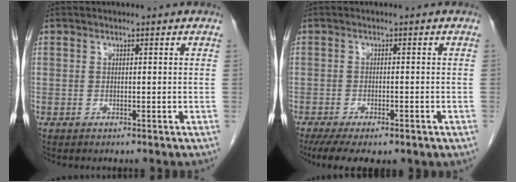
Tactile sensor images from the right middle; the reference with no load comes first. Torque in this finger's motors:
{"motor_torque": [1.16, -0.98, 0.30, 0.12]}